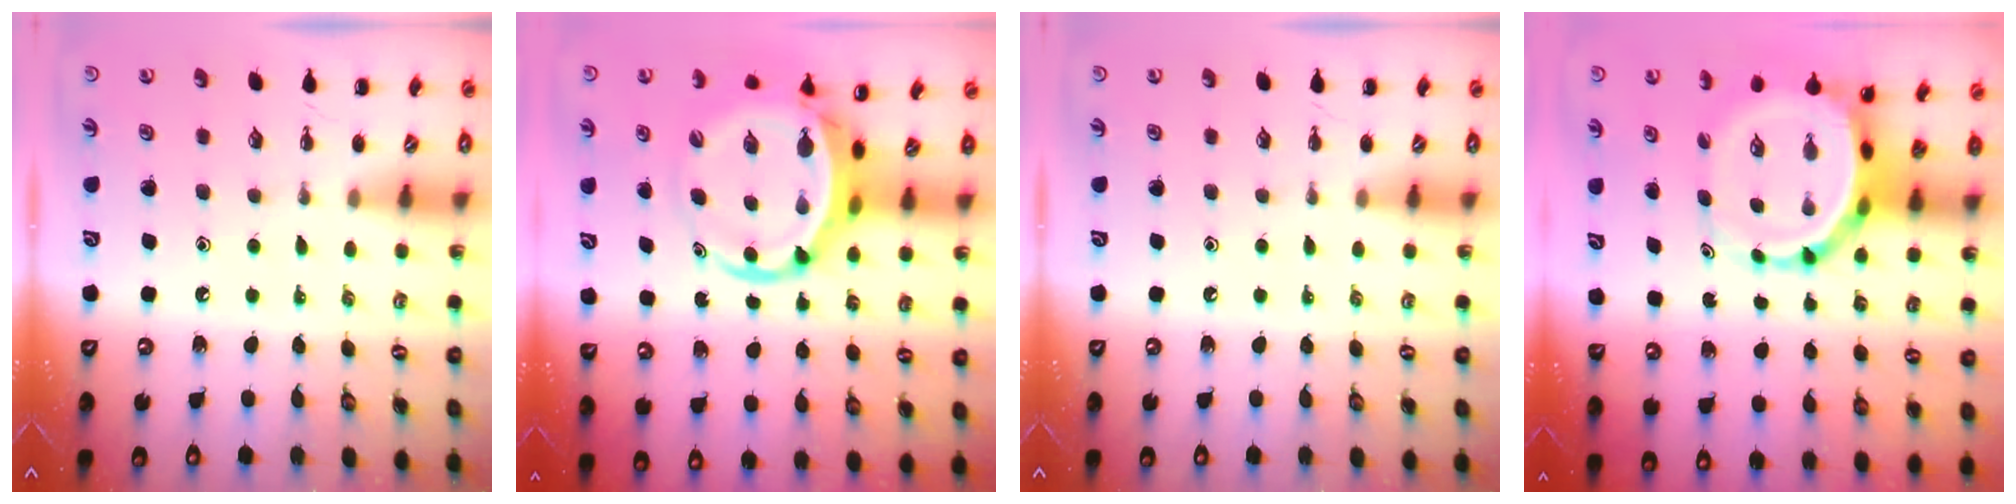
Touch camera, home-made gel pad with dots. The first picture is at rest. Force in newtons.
{"total": 7.9, "press": 7.5, "slide": 2.5}
{"total": 0.0}
{"total": 7.3, "press": 6.9, "slide": 2.5}